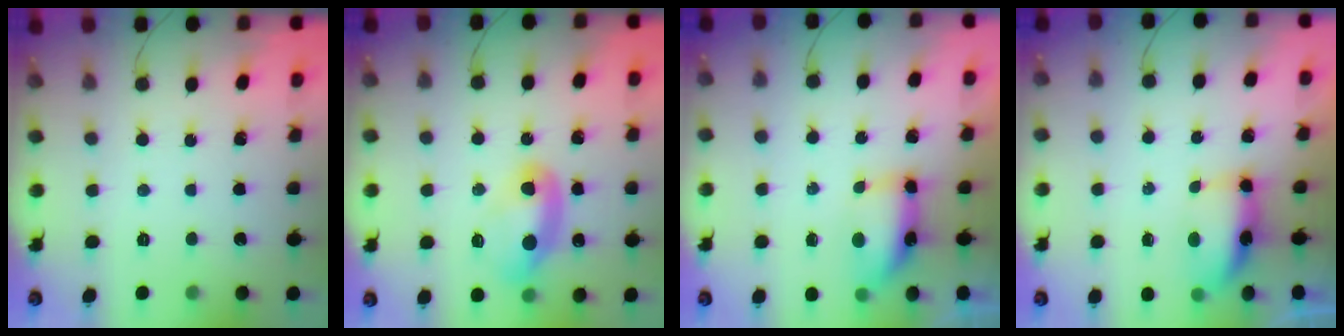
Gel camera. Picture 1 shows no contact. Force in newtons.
{"total": 10.2, "press": 10.2, "slide": 0.8}
{"total": 7.6, "press": 7.6, "slide": 0.7}
{"total": 7.4, "press": 7.3, "slide": 1.1}